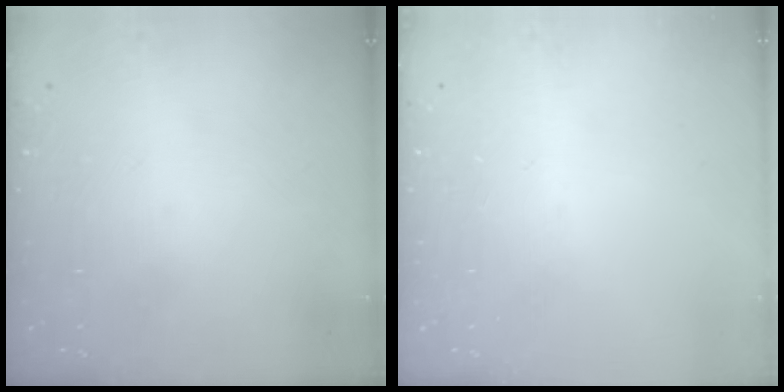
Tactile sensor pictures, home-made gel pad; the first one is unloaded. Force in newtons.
{"total": 0.0}